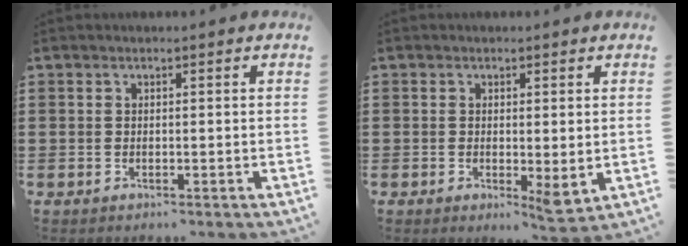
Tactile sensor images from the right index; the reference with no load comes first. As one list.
[{"total": 2.5, "force": [0.1, 0.7, 2.4], "torque": [-0.046, 0.000, 0.002]}]